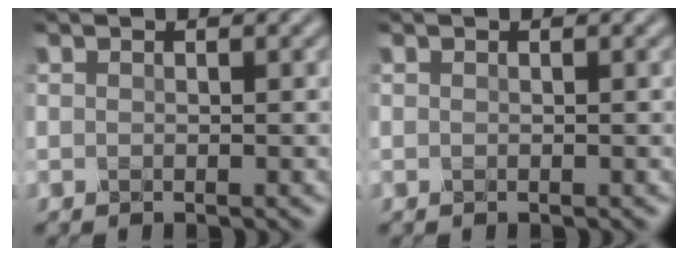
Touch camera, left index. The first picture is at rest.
{"total": 0.0}